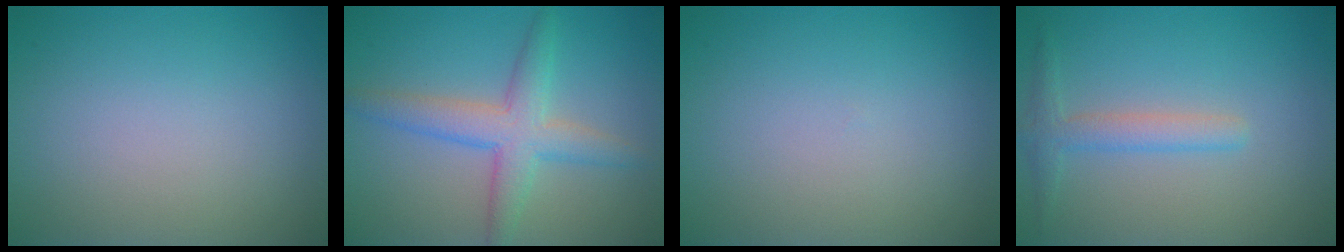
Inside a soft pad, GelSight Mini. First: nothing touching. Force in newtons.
{"total": 4.4, "press": 4.4, "slide": 0.1}
{"total": 0.0}
{"total": 2.2, "press": 2.2, "slide": 0.1}